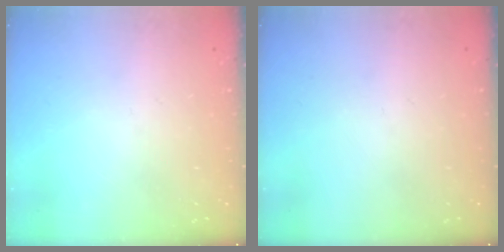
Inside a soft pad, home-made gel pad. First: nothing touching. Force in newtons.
{"total": 0.0}